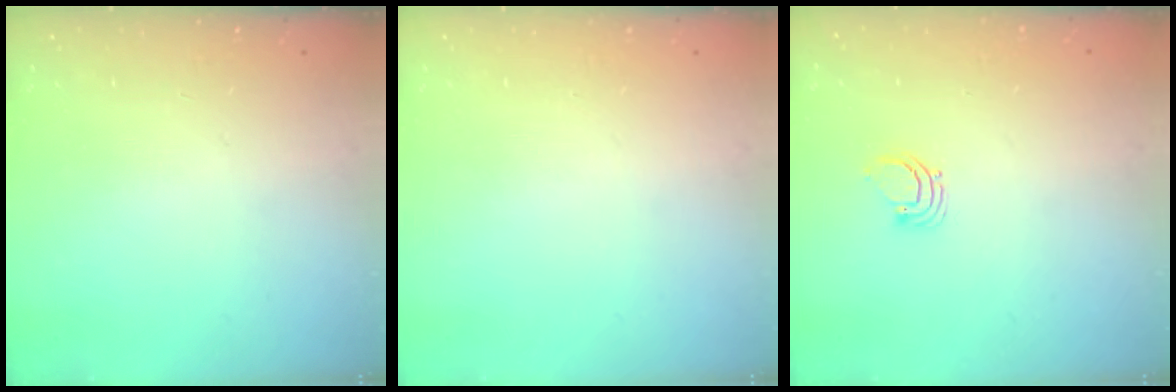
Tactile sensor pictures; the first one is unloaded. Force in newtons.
{"total": 0.0}
{"total": 2.5, "press": 2.5, "slide": 0.1}